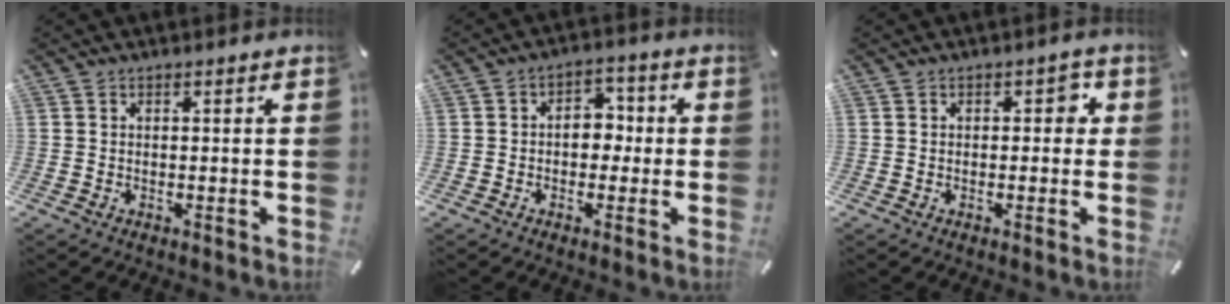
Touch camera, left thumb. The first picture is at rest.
{"total": 6.0, "force": [-0.7, 4.3, 4.1], "torque": [-0.054, 0.008, -0.019]}
{"total": 2.2, "force": [0.1, 1.5, 1.7], "torque": [-0.019, 0.006, -0.007]}